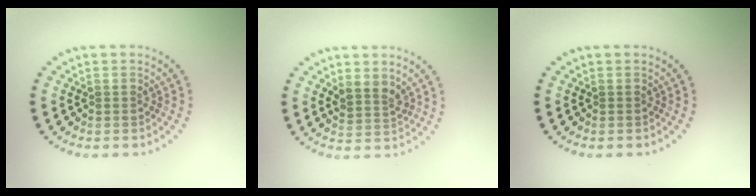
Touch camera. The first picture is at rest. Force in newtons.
{"total": 2.1, "press": 1.6, "slide": 1.3}
{"total": 0.0}